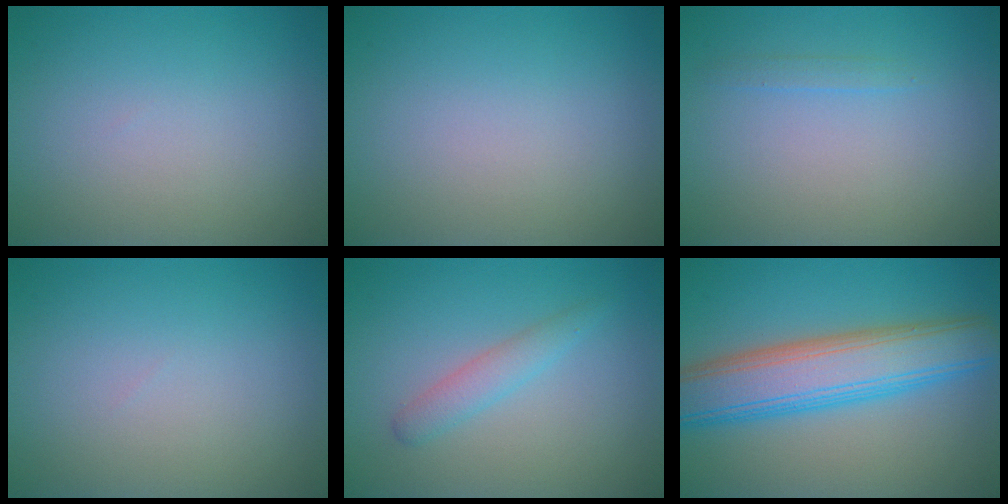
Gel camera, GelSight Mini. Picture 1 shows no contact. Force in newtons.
{"total": 0.0}
{"total": 0.7, "press": 0.7, "slide": 0.1}
{"total": 0.0}
{"total": 1.9, "press": 1.9, "slide": 0.1}
{"total": 8.4, "press": 8.3, "slide": 0.6}